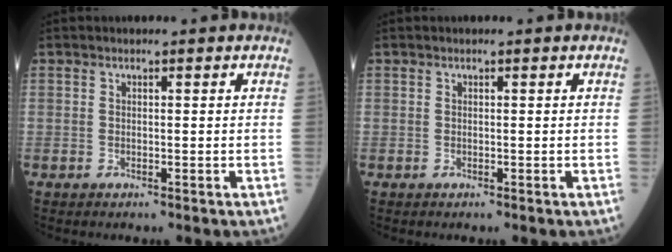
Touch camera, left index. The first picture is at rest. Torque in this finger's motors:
{"motor_torque": [-0.01, 0.02, 0.00, 0.00]}